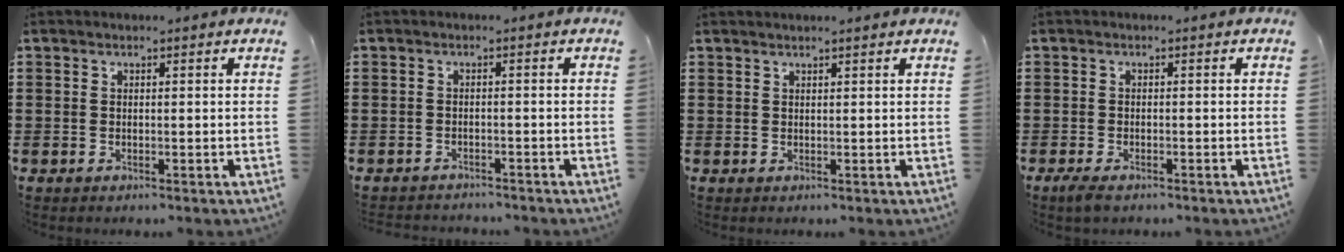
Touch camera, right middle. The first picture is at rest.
{"total": 1.5, "force": [-1.5, 0.1, -0.1], "torque": [-0.003, 0.000, -0.033]}
{"total": 1.0, "force": [0.9, -0.4, 0.4], "torque": [-0.008, -0.006, 0.017]}
{"total": 1.3, "force": [-1.0, 0.4, 0.8], "torque": [-0.023, -0.005, -0.021]}